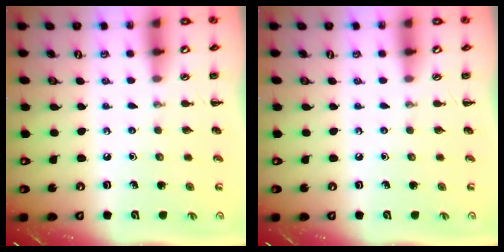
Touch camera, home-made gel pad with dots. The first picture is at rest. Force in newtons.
{"total": 0.0}